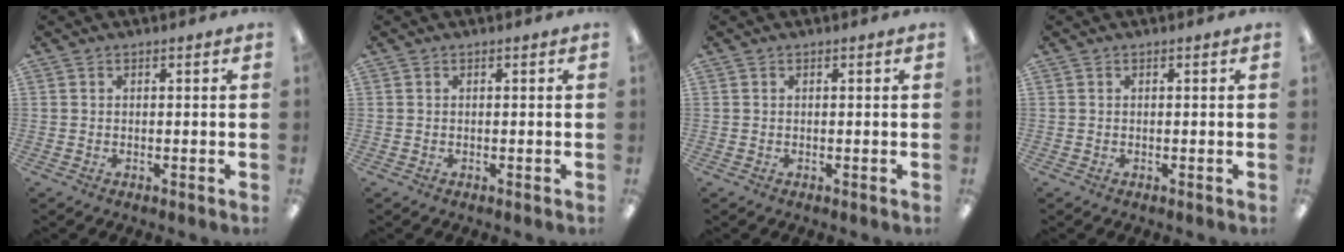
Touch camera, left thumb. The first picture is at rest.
{"total": 0.0}
{"total": 0.0}
{"total": 0.0}